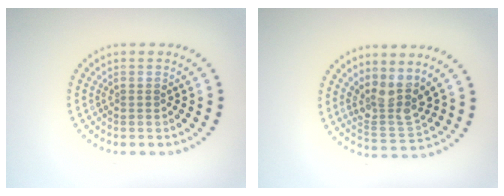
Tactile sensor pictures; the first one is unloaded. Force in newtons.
{"total": 3.8, "press": 3.1, "slide": 2.1}